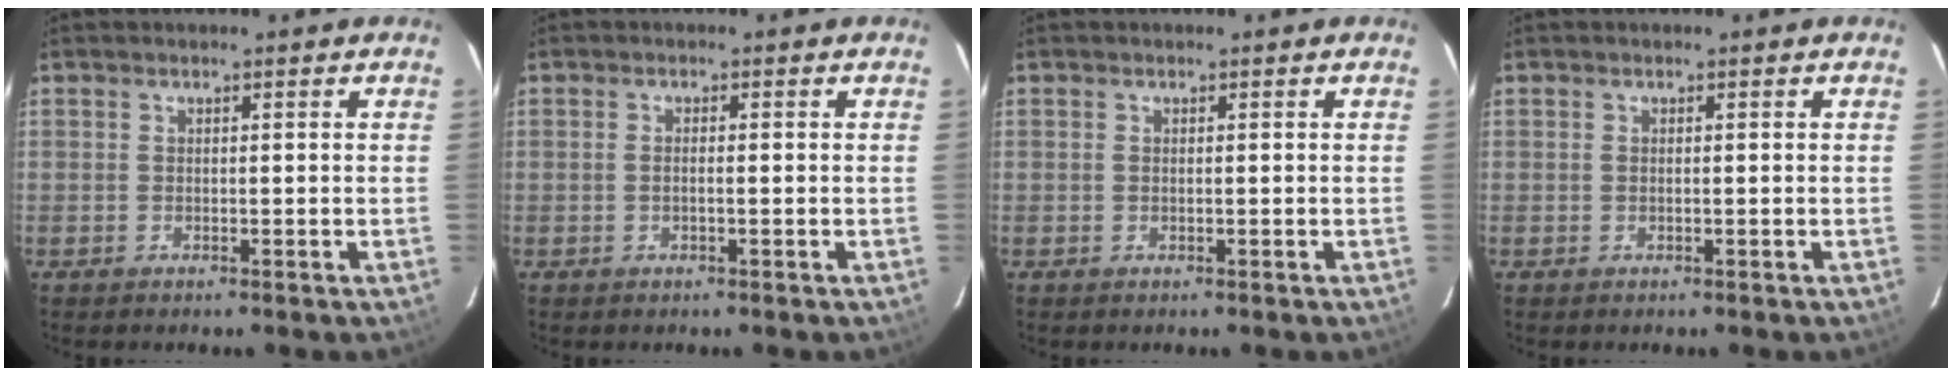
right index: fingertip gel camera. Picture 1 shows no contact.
{"total": 1.2, "force": [-0.2, 0.2, 1.2], "torque": [-0.024, 0.001, -0.006]}
{"total": 0.0}
{"total": 0.0}